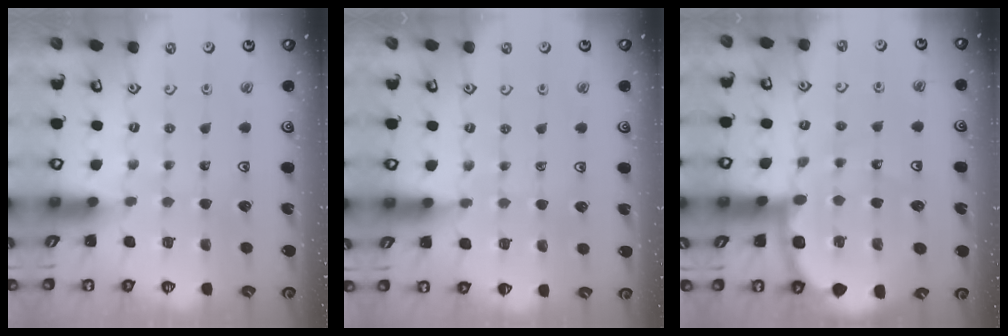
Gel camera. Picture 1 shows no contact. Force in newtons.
{"total": 3.2, "press": 3.2, "slide": 0.5}
{"total": 10.7, "press": 10.7, "slide": 1.3}